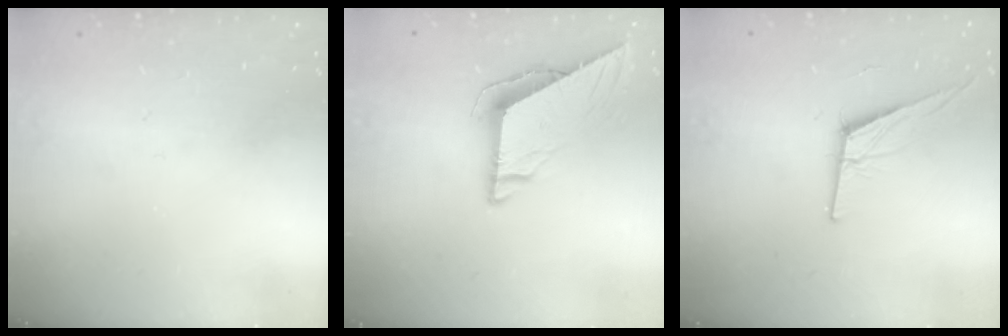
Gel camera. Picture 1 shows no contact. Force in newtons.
{"total": 7.7, "press": 7.6, "slide": 0.6}
{"total": 10.8, "press": 10.4, "slide": 2.7}